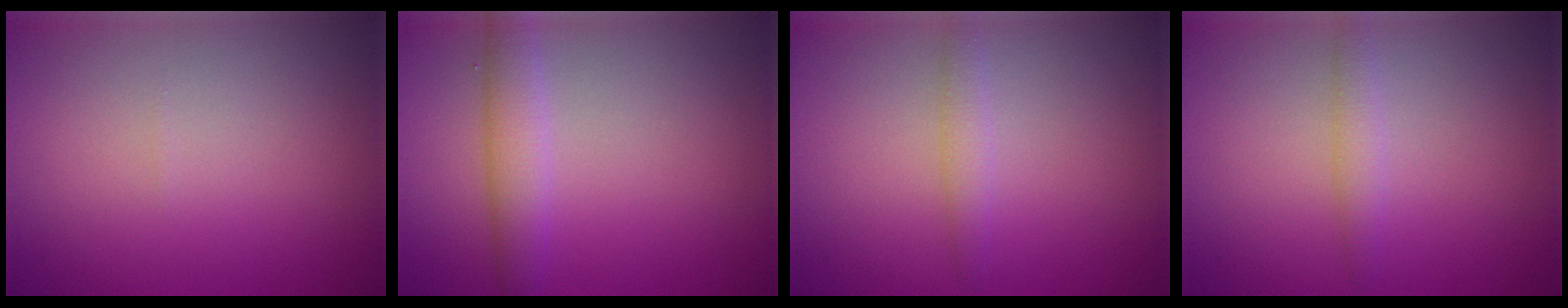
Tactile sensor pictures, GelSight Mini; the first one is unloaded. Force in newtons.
{"total": 2.8, "press": 2.8, "slide": 0.1}
{"total": 1.5, "press": 1.5, "slide": 0.1}
{"total": 1.5, "press": 1.5, "slide": 0.1}